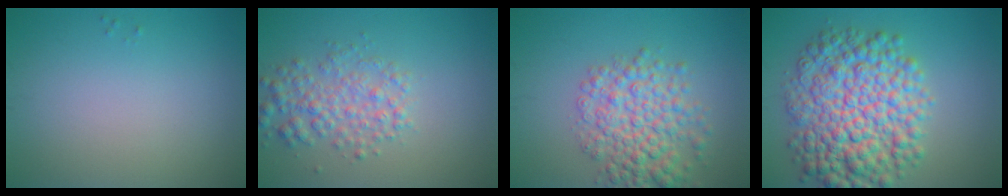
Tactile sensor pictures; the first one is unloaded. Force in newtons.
{"total": 3.6, "press": 3.6, "slide": 0.1}
{"total": 6.0, "press": 6.0, "slide": 0.2}
{"total": 10.5, "press": 10.5, "slide": 0.1}